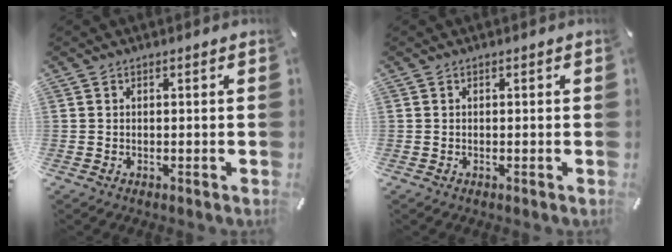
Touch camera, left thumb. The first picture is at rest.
{"total": 0.0}